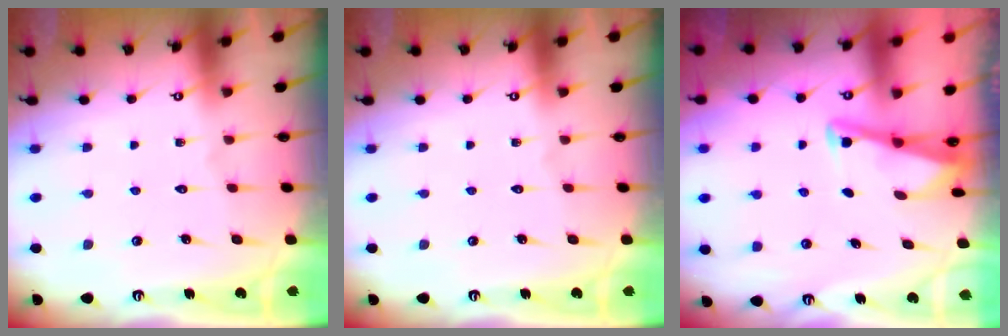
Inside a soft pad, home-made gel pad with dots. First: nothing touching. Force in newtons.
{"total": 0.0}
{"total": 3.1, "press": 3.1, "slide": 0.4}